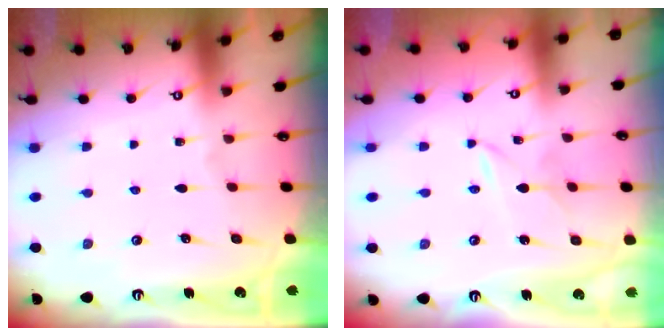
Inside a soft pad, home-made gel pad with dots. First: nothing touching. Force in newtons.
{"total": 2.5, "press": 2.4, "slide": 0.4}